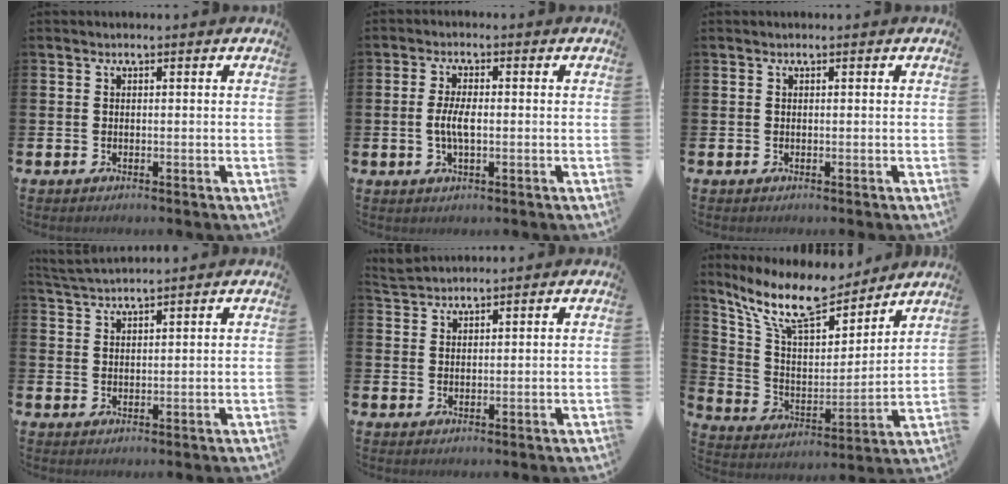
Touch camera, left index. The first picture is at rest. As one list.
[{"total": 3.7, "force": [-0.3, 1.4, 3.4], "torque": [-0.067, 0.000, -0.009]}, {"total": 0.0}, {"total": 2.8, "force": [2.8, -0.1, 0.2], "torque": [-0.018, -0.009, 0.054]}, {"total": 2.5, "force": [2.4, 0.2, -0.2], "torque": [-0.003, -0.007, 0.046]}, {"total": 12.1, "force": [10.2, 3.7, 5.4], "torque": [-0.147, -0.055, 0.181]}]